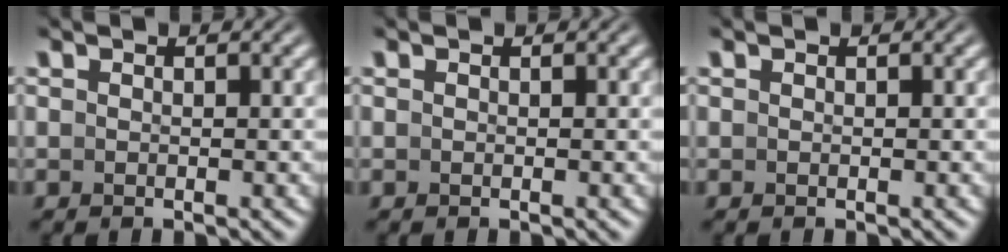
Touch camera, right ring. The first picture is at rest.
{"total": 0.0}
{"total": 0.0}